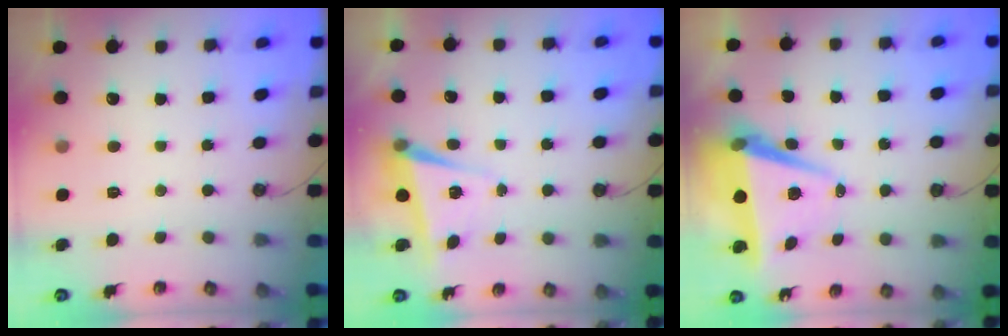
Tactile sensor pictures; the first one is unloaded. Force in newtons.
{"total": 5.9, "press": 5.7, "slide": 1.5}
{"total": 7.8, "press": 6.6, "slide": 4.1}